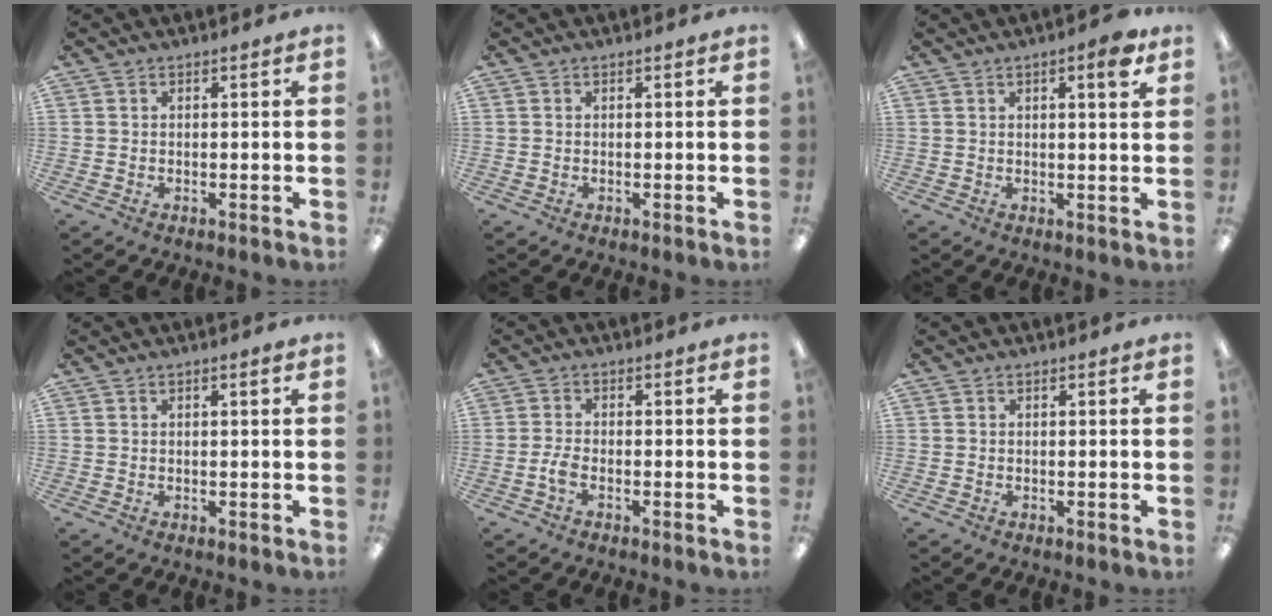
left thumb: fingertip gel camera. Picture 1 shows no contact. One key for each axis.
{"total": 0.0}
{"total": 4.0, "fx": 2.3, "fy": 0.9, "fz": 3.2, "tx": -0.046, "ty": -0.006, "tz": 0.033}
{"total": 0.6, "fx": 0.4, "fy": 0.1, "fz": 0.5, "tx": -0.012, "ty": 0.001, "tz": 0.006}
{"total": 2.8, "fx": -1.2, "fy": 1.4, "fz": 2.1, "tx": -0.043, "ty": 0.004, "tz": -0.022}
{"total": 0.0}